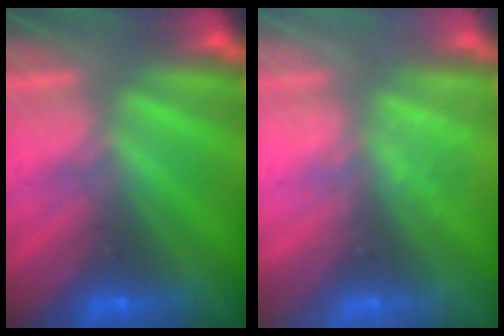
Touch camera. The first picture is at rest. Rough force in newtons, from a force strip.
{"total": 2.4}